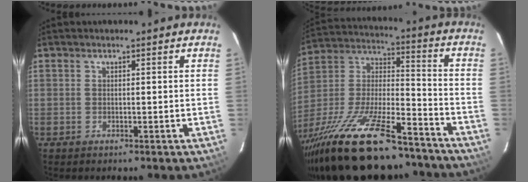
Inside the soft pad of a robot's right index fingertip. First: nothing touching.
{"total": 31.0, "force": [-23.5, 8.8, 18.2], "torque": [-0.349, -0.031, -0.370]}